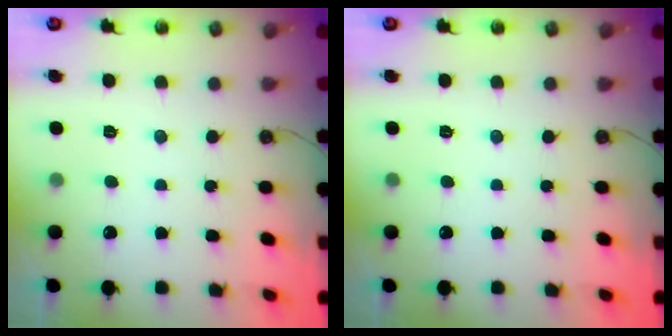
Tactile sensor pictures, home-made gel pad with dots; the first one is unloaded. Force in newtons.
{"total": 0.0}